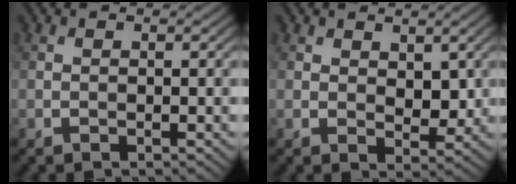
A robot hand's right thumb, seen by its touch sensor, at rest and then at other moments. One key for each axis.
{"total": 3.3, "fx": 1.3, "fy": 2.0, "fz": 2.3, "tx": -0.038, "ty": -0.006, "tz": 0.022}